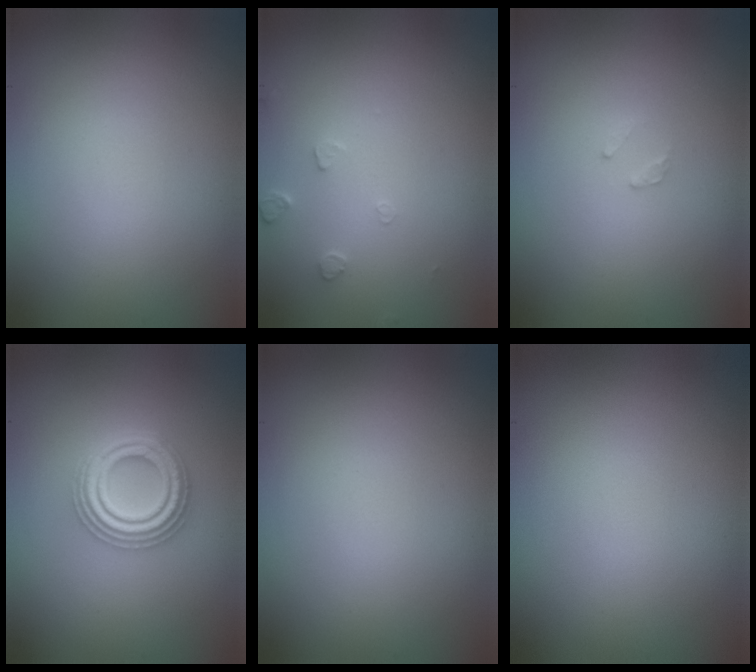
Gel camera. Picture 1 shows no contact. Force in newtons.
{"total": 1.2, "press": 1.2, "slide": 0.2}
{"total": 0.8, "press": 0.7, "slide": 0.1}
{"total": 4.4, "press": 4.4, "slide": 0.7}
{"total": 0.0}
{"total": 0.0}